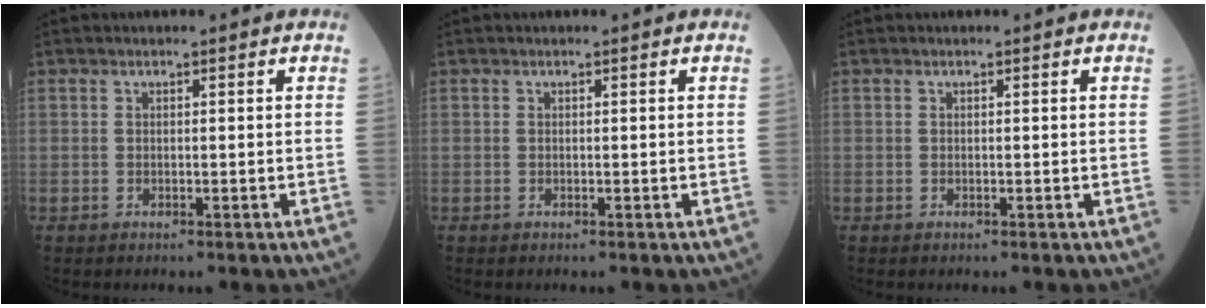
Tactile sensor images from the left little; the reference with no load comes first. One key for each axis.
{"total": 0.0}
{"total": 0.0}